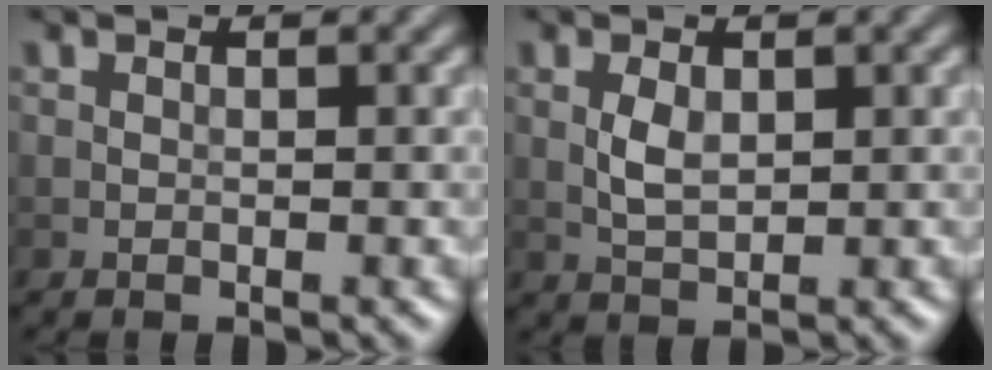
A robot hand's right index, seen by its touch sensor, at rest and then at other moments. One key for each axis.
{"total": 2.1, "fx": 0.3, "fy": 1.2, "fz": 1.7, "tx": -0.037, "ty": 0.000, "tz": 0.008}